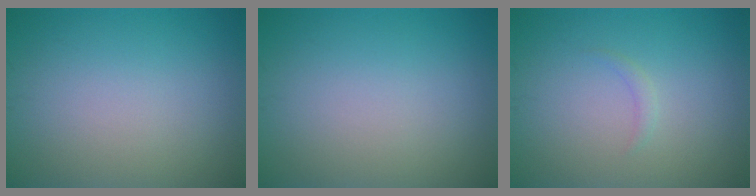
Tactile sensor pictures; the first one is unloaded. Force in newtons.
{"total": 0.0}
{"total": 0.7, "press": 0.7, "slide": 0.0}